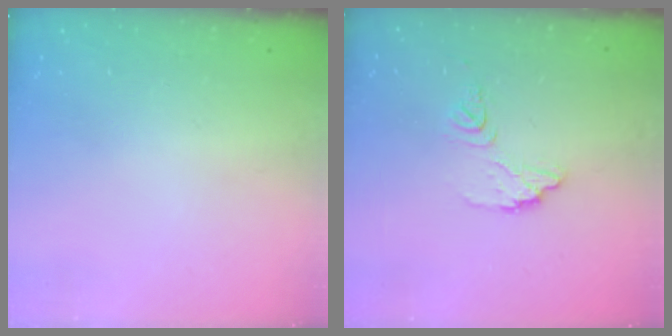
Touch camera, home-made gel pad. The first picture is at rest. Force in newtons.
{"total": 8.9, "press": 8.9, "slide": 0.6}